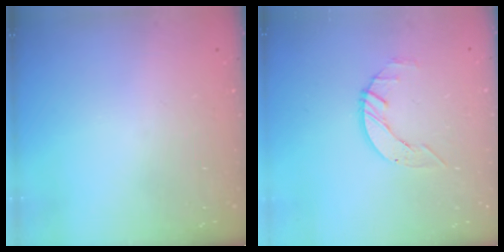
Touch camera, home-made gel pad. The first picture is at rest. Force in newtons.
{"total": 3.3, "press": 3.3, "slide": 0.4}